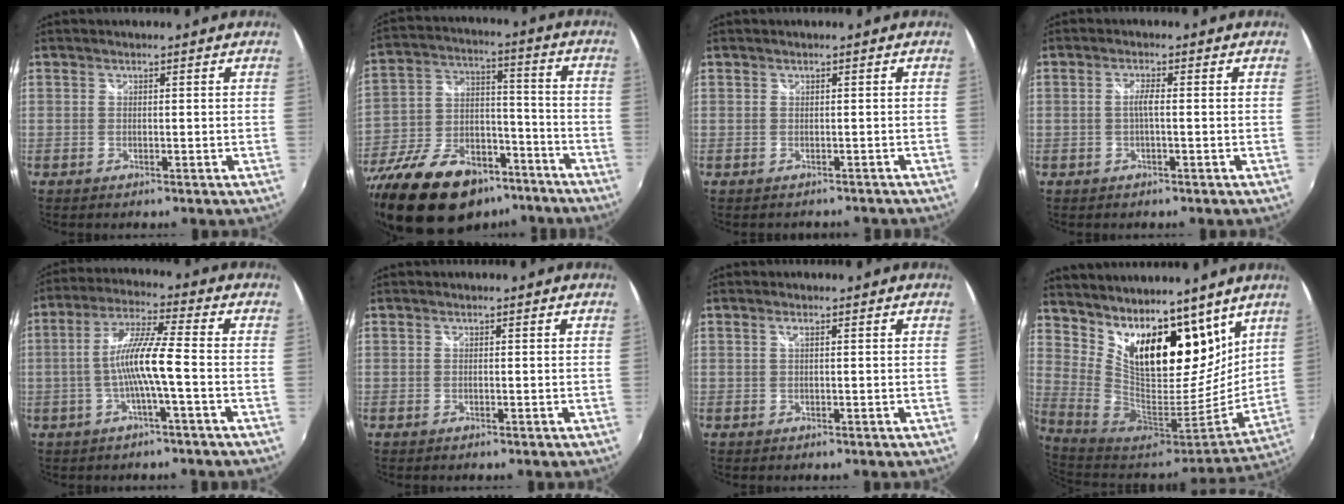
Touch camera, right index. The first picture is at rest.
{"total": 27.7, "force": [-18.6, 14.7, 14.3], "torque": [-0.307, 0.003, -0.279]}
{"total": 1.2, "force": [-0.9, 0.9, 0.0], "torque": [0.000, 0.000, -0.007]}
{"total": 1.7, "force": [-0.3, -0.1, 1.7], "torque": [-0.030, 0.001, -0.008]}
{"total": 9.0, "force": [-2.3, -0.1, 8.7], "torque": [-0.177, 0.006, -0.040]}
{"total": 0.0}
{"total": 0.6, "force": [0.2, -0.1, 0.6], "torque": [-0.010, 0.001, 0.004]}
{"total": 20.3, "force": [13.4, 9.2, 12.2], "torque": [-0.212, -0.004, 0.245]}